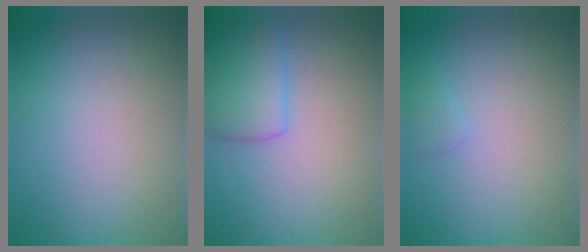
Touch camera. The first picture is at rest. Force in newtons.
{"total": 4.2, "press": 4.2, "slide": 0.2}
{"total": 0.9, "press": 0.9, "slide": 0.0}